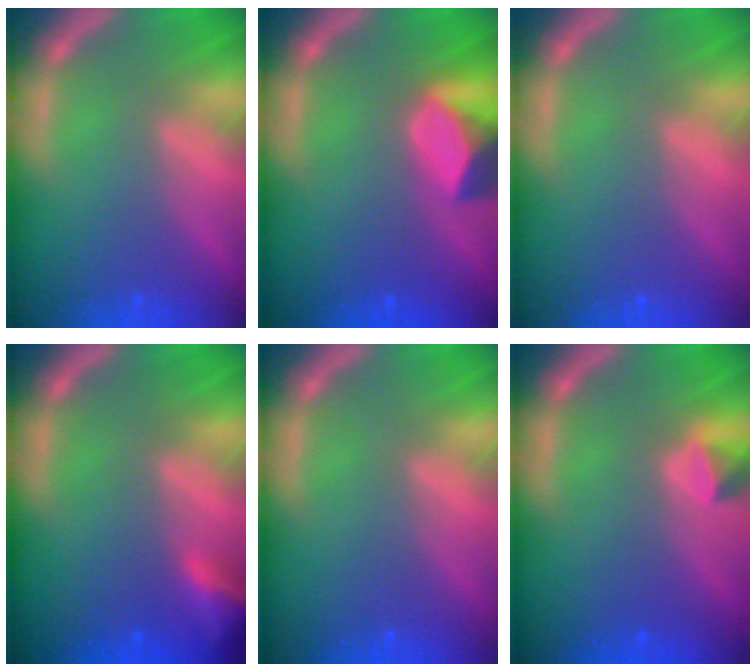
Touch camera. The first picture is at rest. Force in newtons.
{"total": 5.4}
{"total": 0.0}
{"total": 3.5}
{"total": 0.0}
{"total": 1.4}